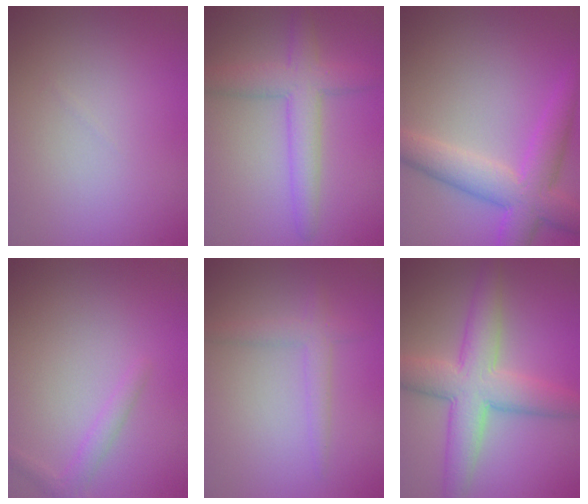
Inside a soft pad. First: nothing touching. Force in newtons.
{"total": 4.5, "press": 4.5, "slide": 0.2}
{"total": 6.2, "press": 6.2, "slide": 0.3}
{"total": 1.6, "press": 1.6, "slide": 0.1}
{"total": 2.1, "press": 2.1, "slide": 0.0}
{"total": 6.9, "press": 6.9, "slide": 0.4}